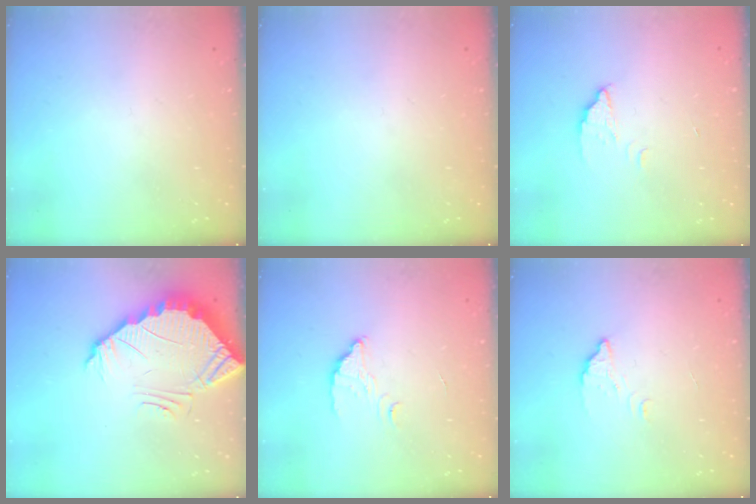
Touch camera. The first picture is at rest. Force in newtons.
{"total": 0.0}
{"total": 2.2, "press": 2.2, "slide": 0.1}
{"total": 5.0, "press": 5.0, "slide": 0.3}
{"total": 2.9, "press": 2.9, "slide": 0.3}
{"total": 2.3, "press": 2.3, "slide": 0.1}